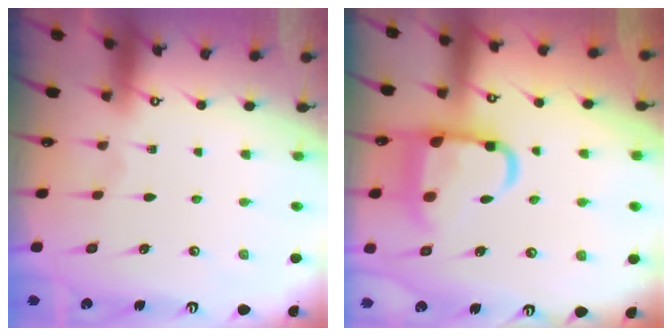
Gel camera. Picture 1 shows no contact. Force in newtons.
{"total": 13.4, "press": 13.3, "slide": 1.7}